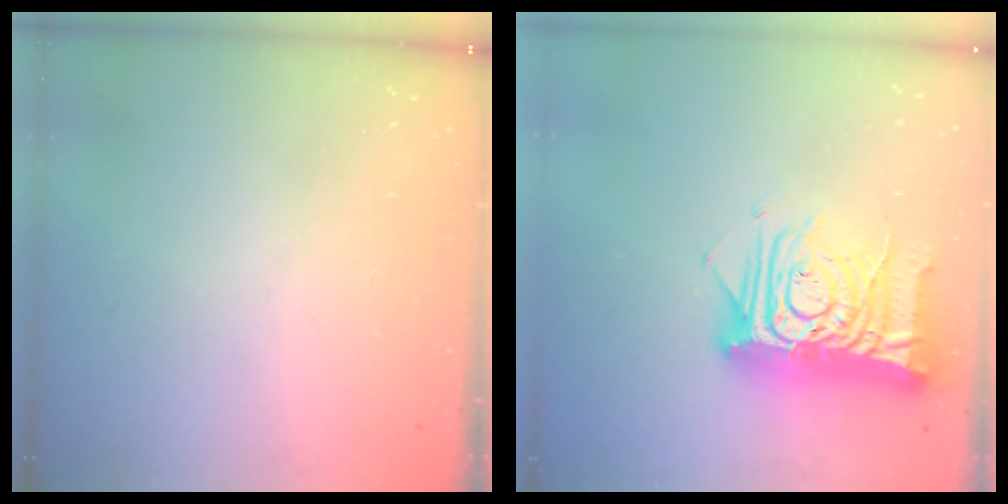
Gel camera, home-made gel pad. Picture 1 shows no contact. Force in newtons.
{"total": 17.4, "press": 17.3, "slide": 2.2}